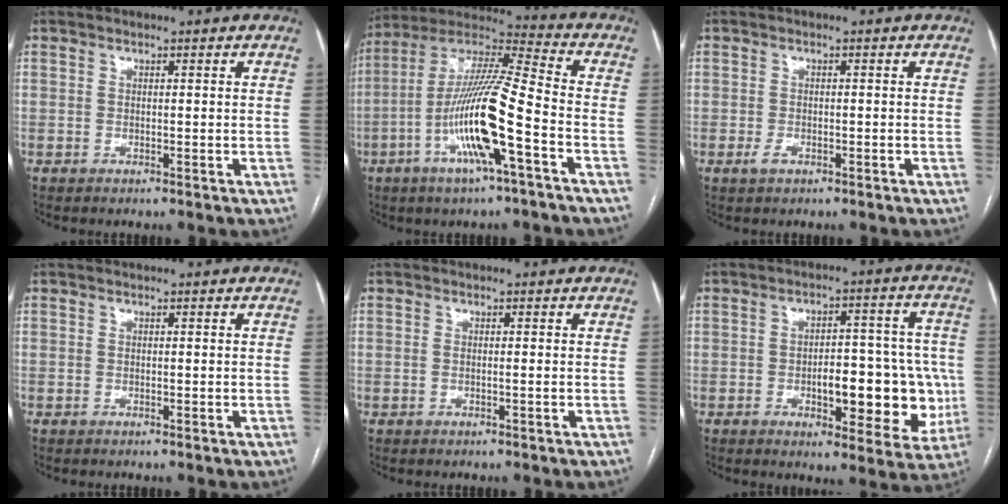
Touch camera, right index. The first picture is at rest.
{"total": 16.8, "force": [-5.3, 0.8, 15.9], "torque": [-0.310, 0.001, -0.103]}
{"total": 1.4, "force": [-0.7, 0.8, 1.0], "torque": [-0.014, 0.002, -0.010]}
{"total": 0.0}
{"total": 0.7, "force": [-0.1, 0.0, 0.7], "torque": [-0.015, -0.001, -0.002]}
{"total": 13.6, "force": [-2.8, 5.5, 12.1], "torque": [-0.142, 0.021, -0.026]}